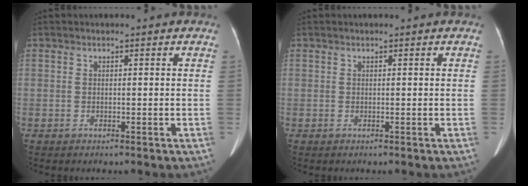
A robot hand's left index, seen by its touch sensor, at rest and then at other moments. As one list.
[{"total": 0.0}]